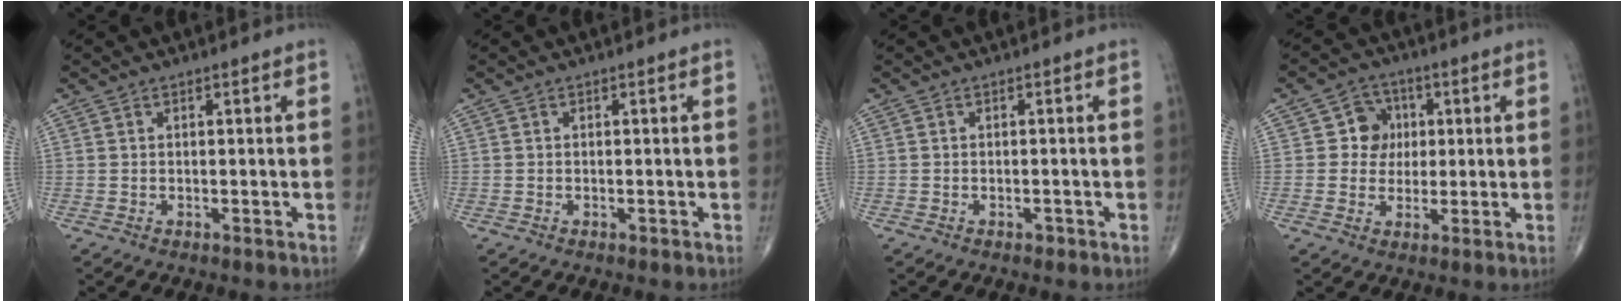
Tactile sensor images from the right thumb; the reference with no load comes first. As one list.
[{"total": 0.0}, {"total": 0.8, "force": [-0.5, 0.5, 0.3], "torque": [-0.003, 0.001, -0.010]}, {"total": 6.0, "force": [0.9, 5.6, 2.0], "torque": [0.009, 0.009, 0.008]}]